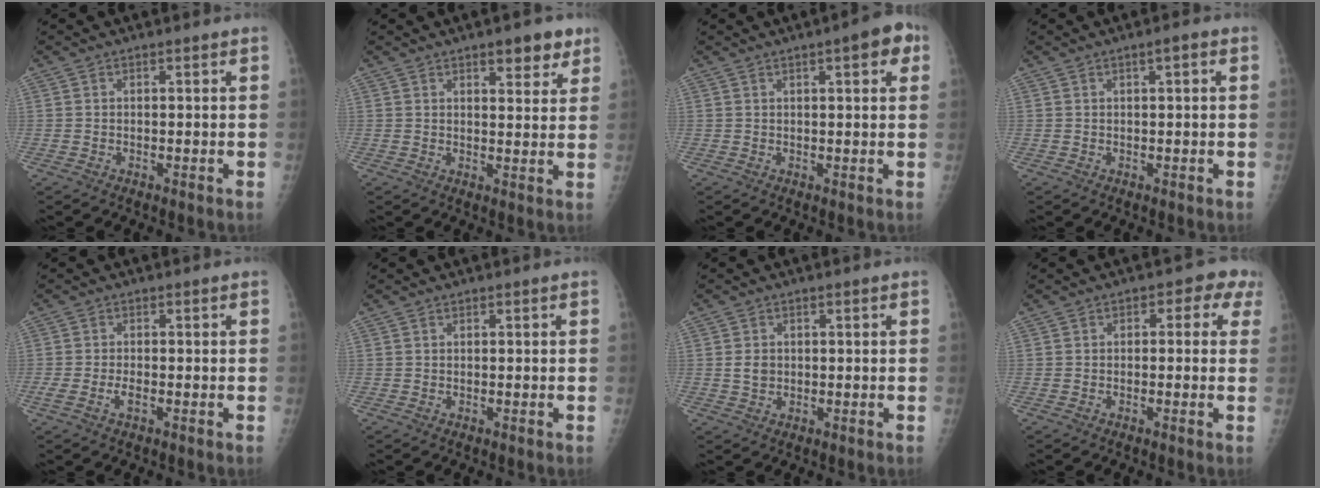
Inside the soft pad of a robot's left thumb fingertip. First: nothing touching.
{"total": 5.8, "force": [3.9, 2.2, 3.7], "torque": [-0.022, -0.017, 0.049]}
{"total": 5.6, "force": [2.4, 1.5, 4.9], "torque": [-0.050, 0.001, 0.023]}
{"total": 1.7, "force": [0.7, 0.3, 1.5], "torque": [-0.022, 0.003, 0.007]}
{"total": 2.1, "force": [-1.0, 0.9, 1.6], "torque": [-0.043, 0.004, -0.018]}
{"total": 0.0}
{"total": 2.5, "force": [0.1, 2.0, 1.4], "torque": [-0.016, 0.001, 0.006]}
{"total": 3.9, "force": [1.0, 2.5, 2.8], "torque": [0.002, 0.017, -0.001]}